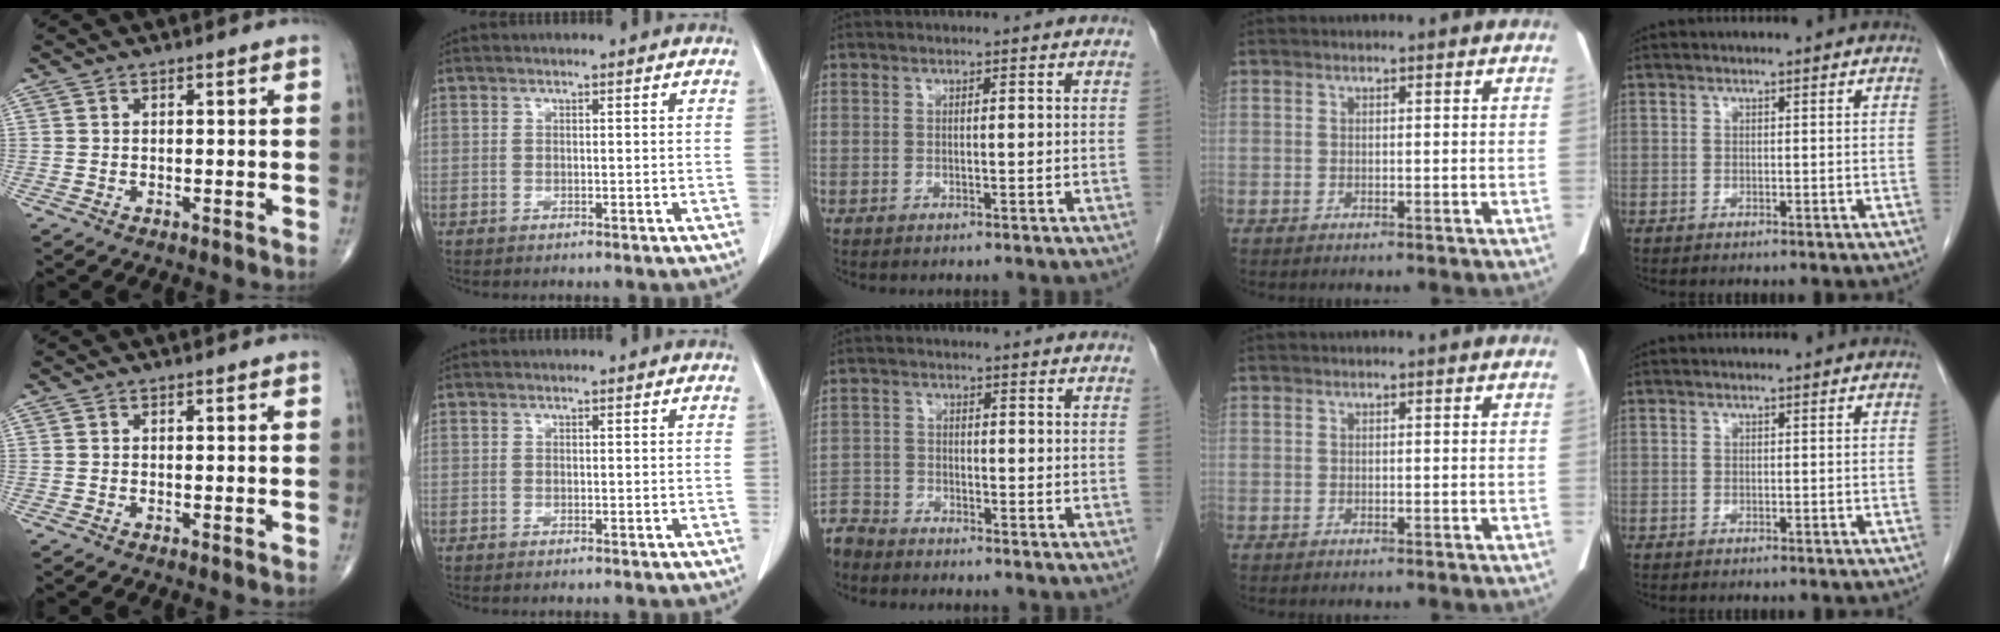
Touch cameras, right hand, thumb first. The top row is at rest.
{"middle": {"total": 4.6, "force": [-4.4, 1.2, -0.1], "torque": [0.009, -0.009, -0.088]}}